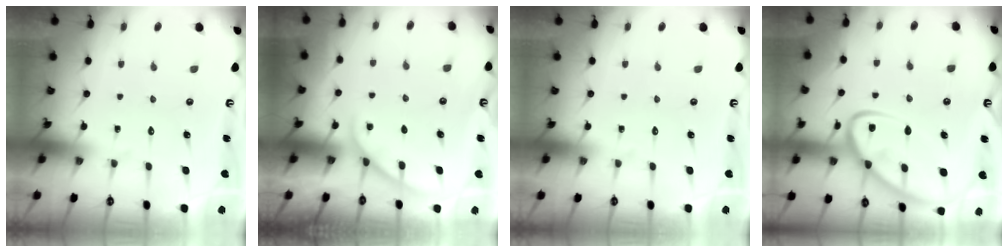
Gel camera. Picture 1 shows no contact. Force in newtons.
{"total": 2.1, "press": 2.1, "slide": 0.2}
{"total": 0.0}
{"total": 13.3, "press": 13.3, "slide": 1.1}